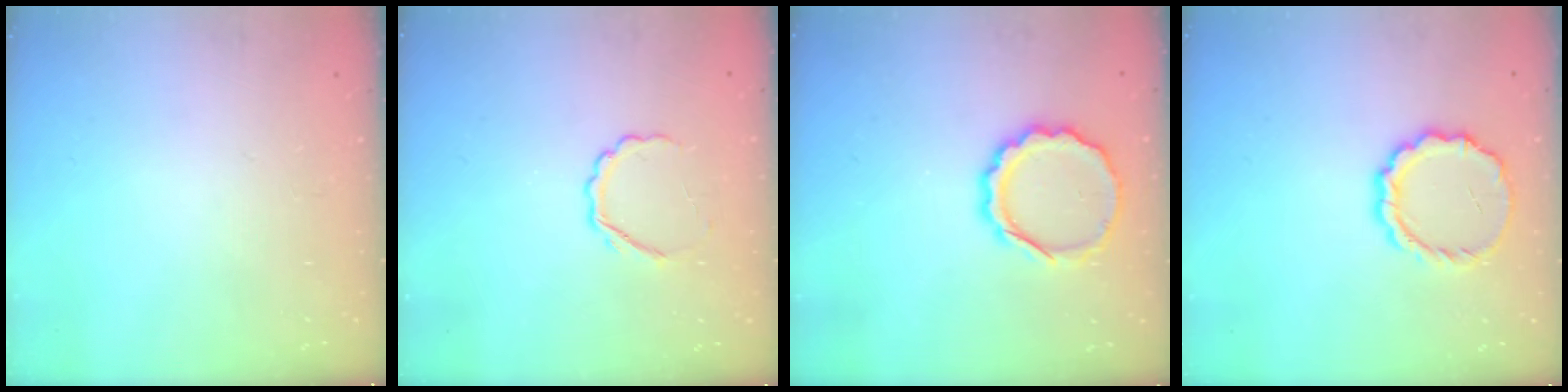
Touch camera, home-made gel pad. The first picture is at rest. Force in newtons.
{"total": 4.0, "press": 3.9, "slide": 0.9}
{"total": 10.7, "press": 10.6, "slide": 1.9}
{"total": 9.6, "press": 9.3, "slide": 2.1}